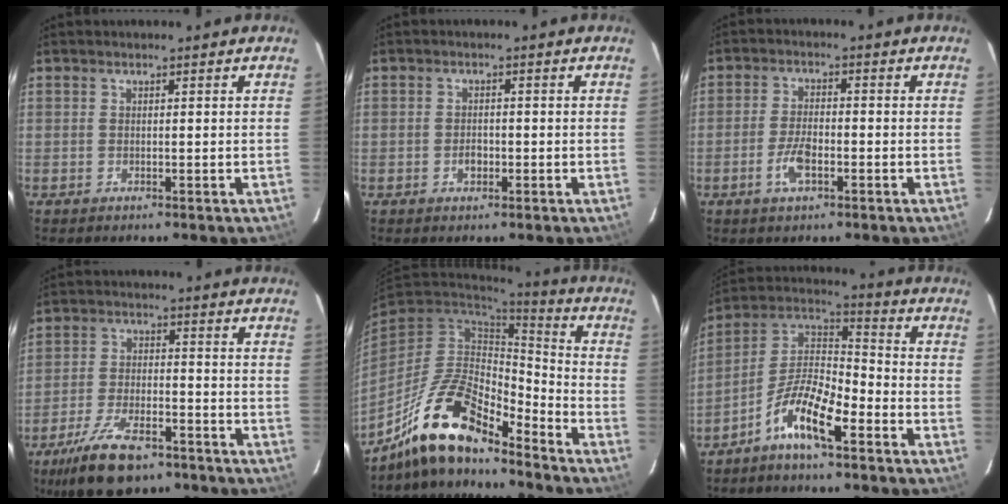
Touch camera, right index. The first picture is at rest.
{"total": 2.1, "force": [-0.8, 1.6, 1.1], "torque": [-0.020, 0.005, -0.012]}
{"total": 5.3, "force": [-2.4, 2.3, 4.2], "torque": [-0.090, 0.000, -0.044]}
{"total": 13.7, "force": [-9.6, 5.7, 7.9], "torque": [-0.176, -0.015, -0.165]}
{"total": 16.8, "force": [-12.7, 5.1, 9.8], "torque": [-0.204, -0.009, -0.240]}
{"total": 11.0, "force": [-6.6, 3.1, 8.2], "torque": [-0.167, 0.015, -0.128]}